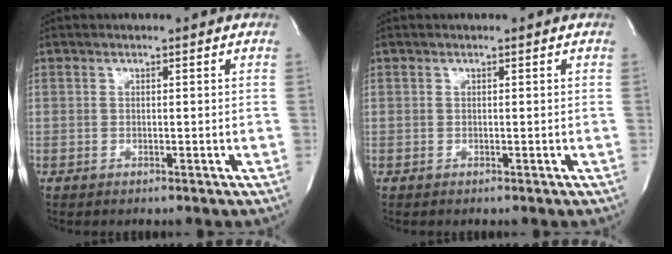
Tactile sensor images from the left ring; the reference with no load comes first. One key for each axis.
{"total": 0.0}